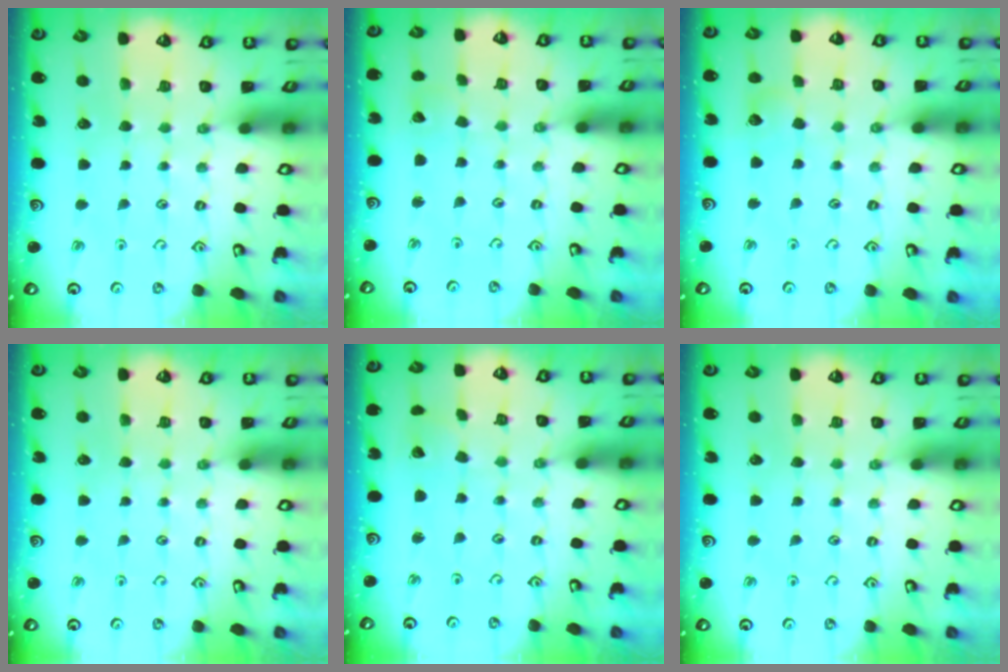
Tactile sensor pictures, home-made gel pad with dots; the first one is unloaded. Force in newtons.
{"total": 2.0, "press": 2.0, "slide": 0.2}
{"total": 4.3, "press": 4.3, "slide": 0.5}
{"total": 0.0}
{"total": 2.6, "press": 2.6, "slide": 0.3}
{"total": 0.0}